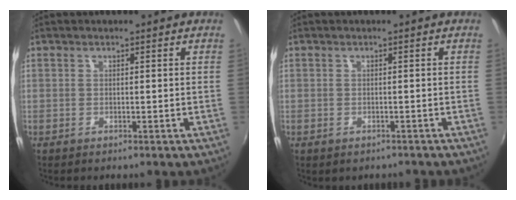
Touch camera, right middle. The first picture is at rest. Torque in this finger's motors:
{"motor_torque": [0.98, -1.16, 0.11, 0.05]}